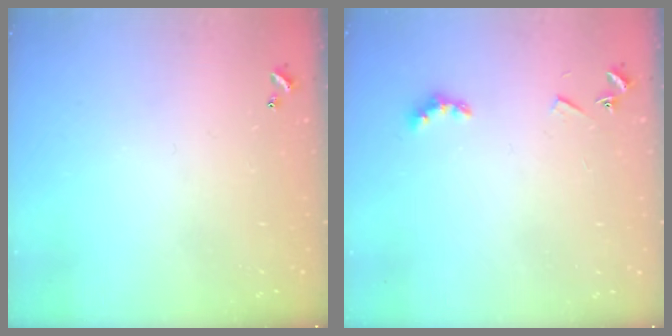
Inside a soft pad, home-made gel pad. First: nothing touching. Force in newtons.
{"total": 4.0, "press": 3.9, "slide": 0.7}